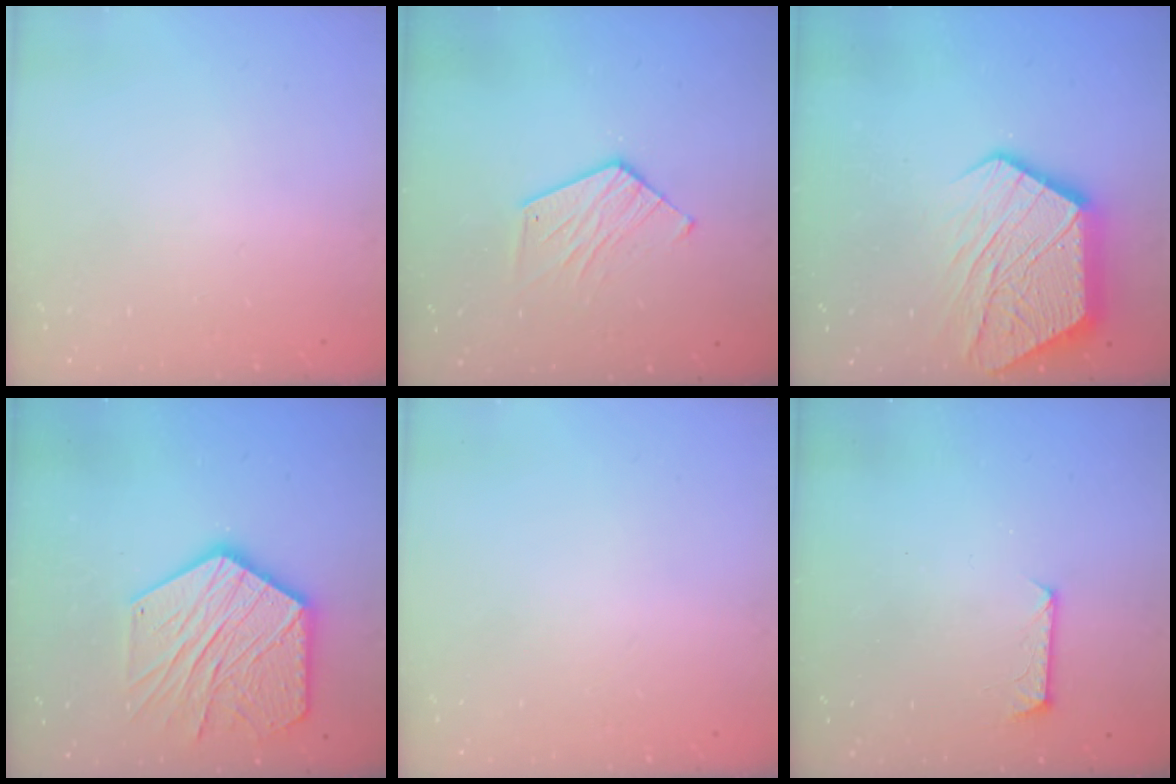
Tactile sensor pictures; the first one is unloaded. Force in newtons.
{"total": 8.5, "press": 8.5, "slide": 0.1}
{"total": 18.5, "press": 18.5, "slide": 1.2}
{"total": 22.6, "press": 22.5, "slide": 2.0}
{"total": 0.0}
{"total": 7.0, "press": 6.9, "slide": 0.6}